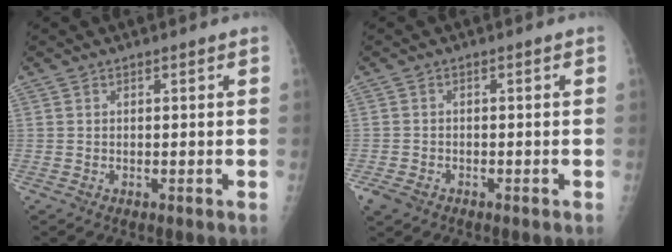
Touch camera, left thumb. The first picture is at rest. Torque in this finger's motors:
{"motor_torque": [0.28, 0.33, -0.03, 0.04, 0.01]}